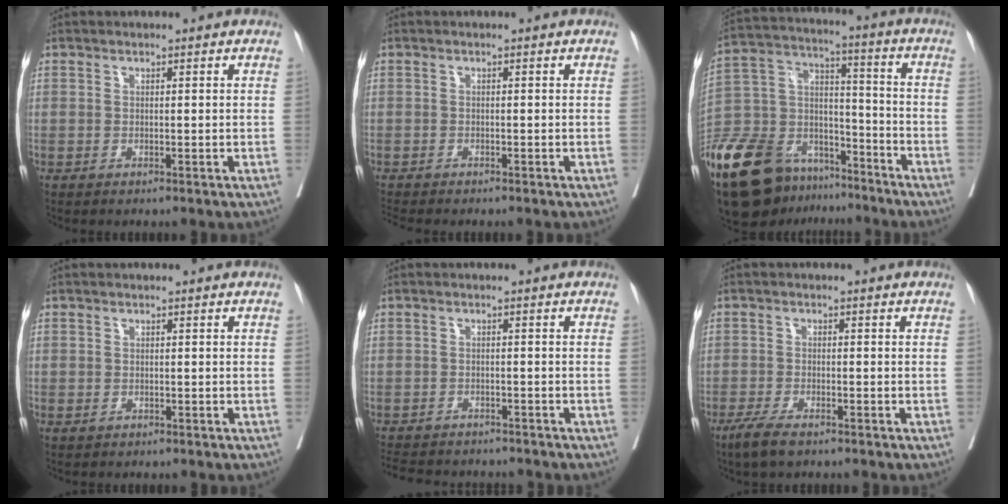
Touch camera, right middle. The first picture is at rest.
{"total": 3.5, "force": [-3.3, 0.1, 1.3], "torque": [-0.016, -0.010, -0.050]}
{"total": 19.9, "force": [-14.5, 9.6, 9.6], "torque": [-0.213, 0.022, -0.259]}
{"total": 0.5, "force": [-0.1, 0.5, 0.1], "torque": [-0.001, 0.004, 0.000]}
{"total": 10.7, "force": [-9.7, 2.8, 3.6], "torque": [-0.069, -0.006, -0.127]}
{"total": 4.2, "force": [-3.0, 0.8, 2.9], "torque": [-0.060, -0.009, -0.051]}